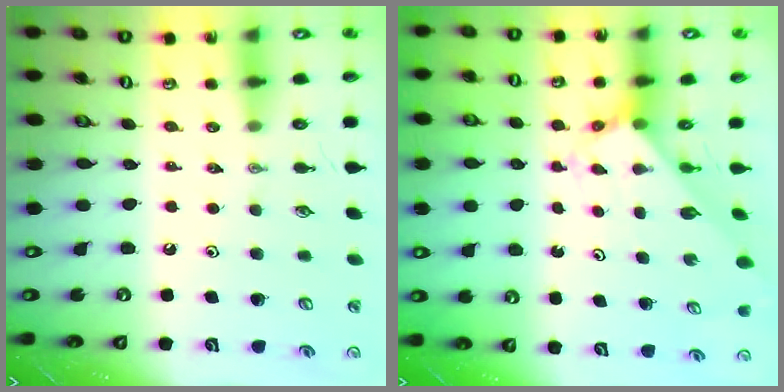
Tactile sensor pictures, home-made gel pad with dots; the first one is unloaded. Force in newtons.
{"total": 2.8, "press": 2.8, "slide": 0.2}